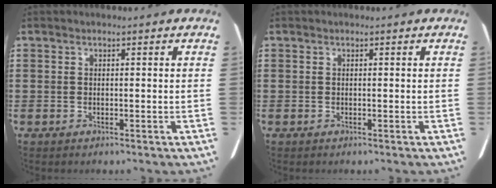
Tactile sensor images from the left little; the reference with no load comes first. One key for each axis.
{"total": 0.0}